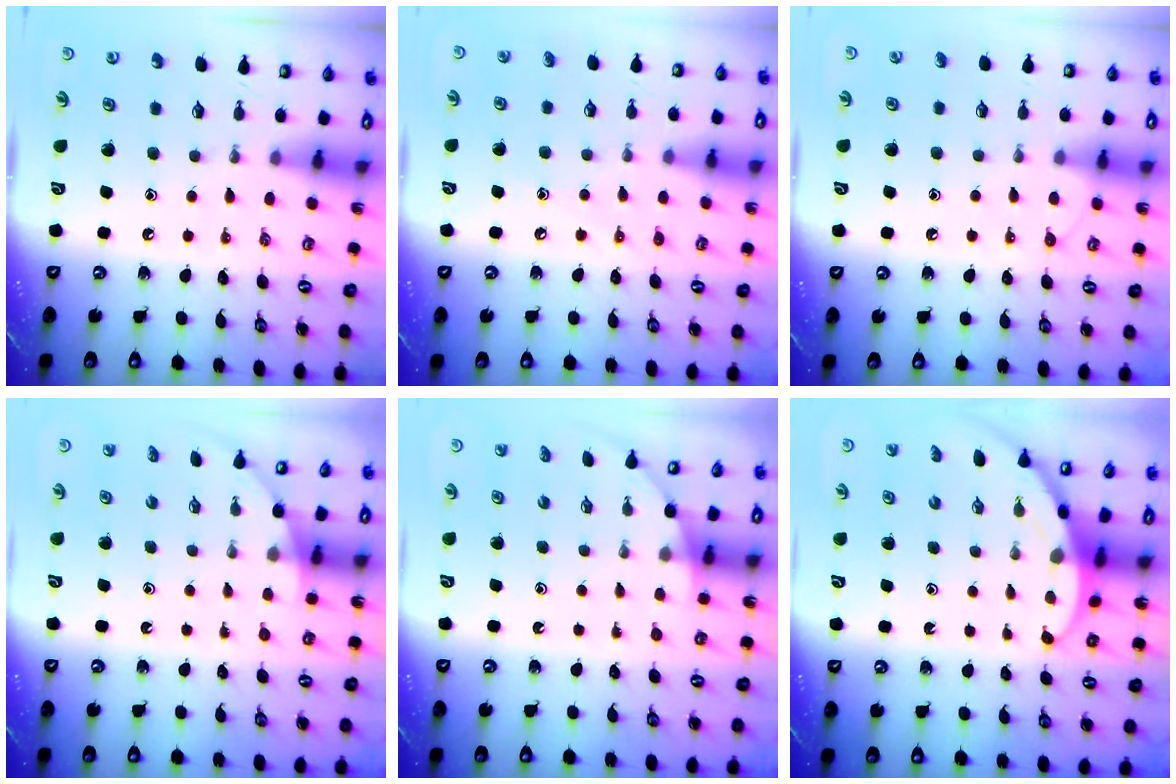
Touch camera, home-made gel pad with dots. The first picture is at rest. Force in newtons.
{"total": 5.2, "press": 5.1, "slide": 0.5}
{"total": 6.6, "press": 6.5, "slide": 0.8}
{"total": 0.9, "press": 0.9, "slide": 0.2}
{"total": 0.9, "press": 0.9, "slide": 0.2}
{"total": 3.0, "press": 3.0, "slide": 0.1}